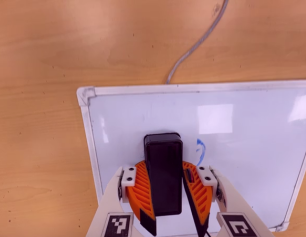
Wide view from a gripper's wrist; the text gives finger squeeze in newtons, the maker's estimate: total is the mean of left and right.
{"total": 14.0, "left": 15.9, "right": 12.2}